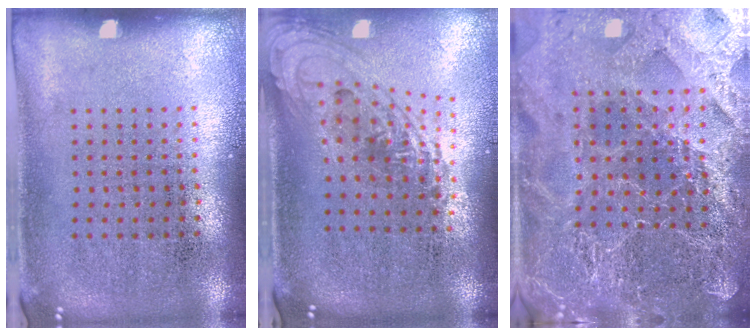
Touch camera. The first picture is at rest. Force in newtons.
{"total": 1.5, "press": 1.2, "slide": 1.0}
{"total": 4.5, "press": 4.3, "slide": 1.5}